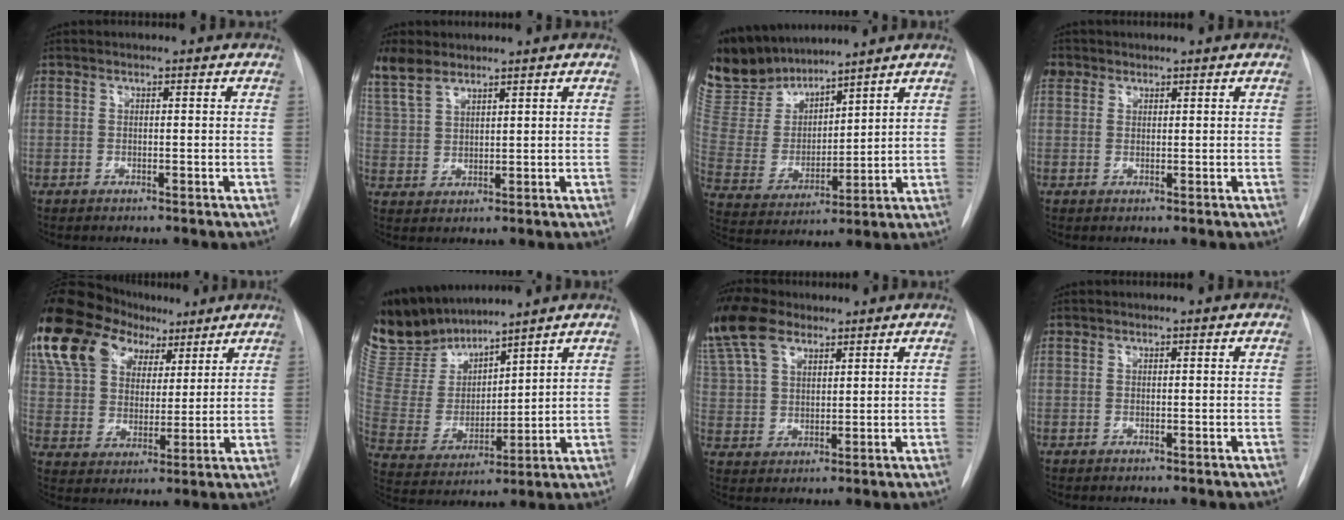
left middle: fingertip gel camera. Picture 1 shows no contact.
{"total": 7.1, "force": [5.7, 2.8, 3.1], "torque": [-0.075, 0.013, 0.126]}
{"total": 13.4, "force": [12.5, 3.6, 3.3], "torque": [-0.083, 0.008, 0.263]}
{"total": 3.9, "force": [2.1, 3.1, 0.9], "torque": [-0.020, 0.018, 0.042]}
{"total": 24.3, "force": [14.9, 15.0, 12.0], "torque": [-0.289, 0.085, 0.270]}
{"total": 14.4, "force": [13.3, 3.6, 4.2], "torque": [-0.100, 0.004, 0.278]}
{"total": 14.0, "force": [9.9, 6.9, 7.1], "torque": [-0.178, 0.031, 0.193]}
{"total": 0.0}